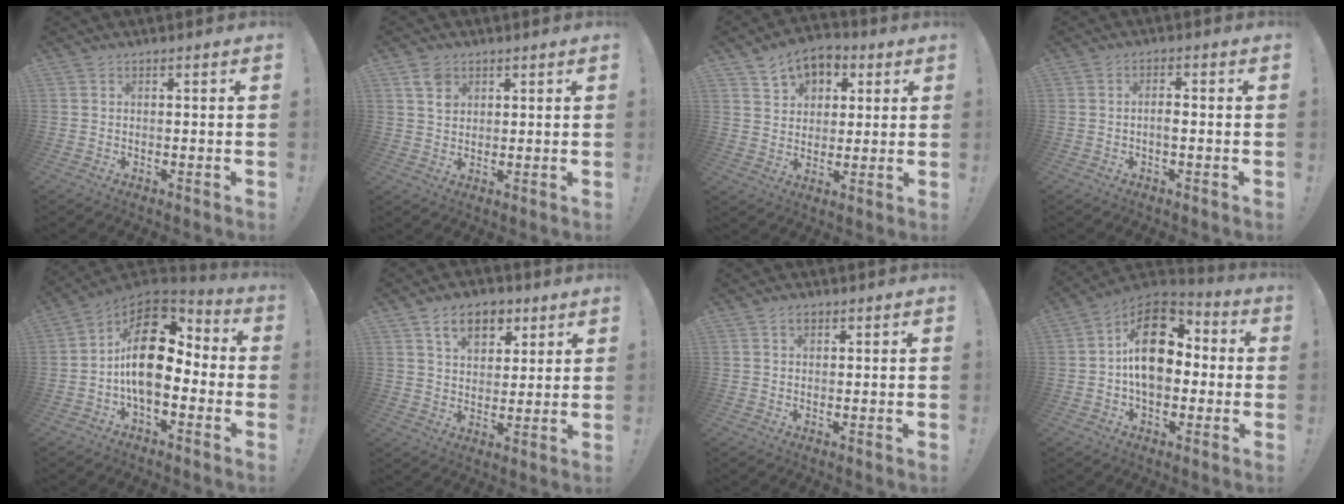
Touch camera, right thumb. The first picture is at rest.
{"total": 4.9, "force": [2.8, 3.4, 2.1], "torque": [-0.032, -0.005, 0.052]}
{"total": 9.2, "force": [5.1, 6.7, 3.7], "torque": [-0.054, -0.027, 0.098]}
{"total": 2.7, "force": [-0.9, 0.9, 2.4], "torque": [-0.049, 0.003, -0.018]}
{"total": 18.6, "force": [1.5, 10.5, 15.3], "torque": [-0.258, 0.004, 0.028]}
{"total": 11.1, "force": [5.9, 7.2, 6.1], "torque": [-0.090, -0.016, 0.109]}
{"total": 2.2, "force": [1.2, 1.3, 1.3], "torque": [-0.015, -0.001, 0.019]}
{"total": 19.4, "force": [1.8, 13.1, 14.2], "torque": [-0.216, 0.014, 0.033]}